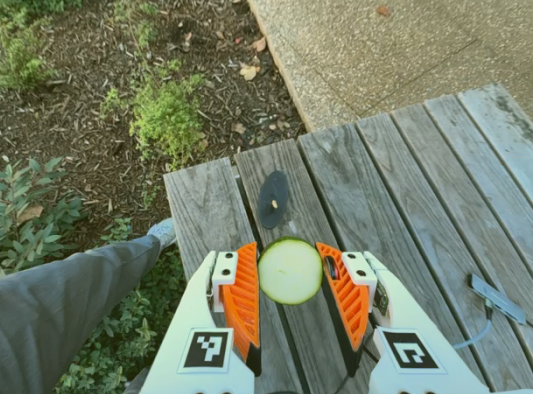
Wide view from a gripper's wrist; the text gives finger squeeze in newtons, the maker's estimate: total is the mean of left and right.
{"total": 9.7, "left": 9.3, "right": 10.1}